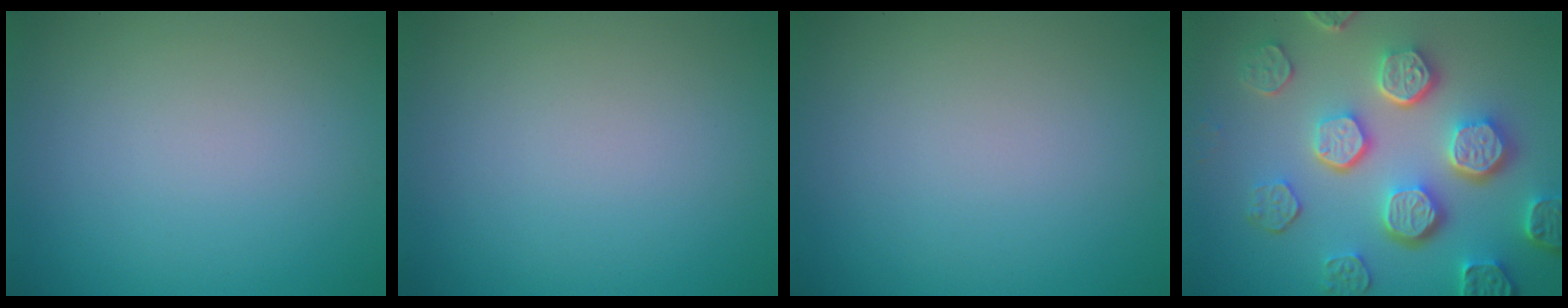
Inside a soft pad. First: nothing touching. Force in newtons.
{"total": 0.0}
{"total": 0.0}
{"total": 7.8, "press": 6.1, "slide": 5.0}